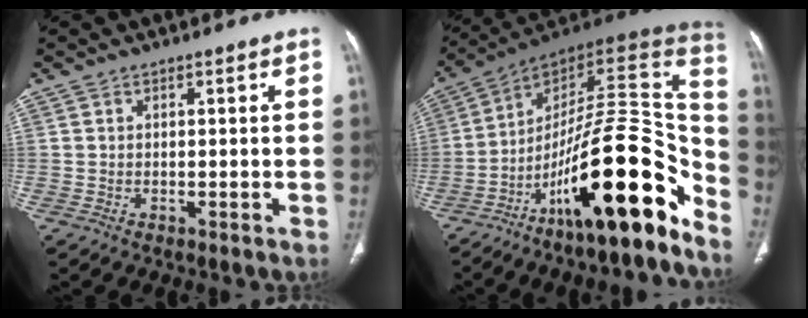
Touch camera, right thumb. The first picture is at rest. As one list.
[{"total": 27.7, "force": [-14.8, 7.3, 22.2], "torque": [-0.281, 0.100, -0.232]}]